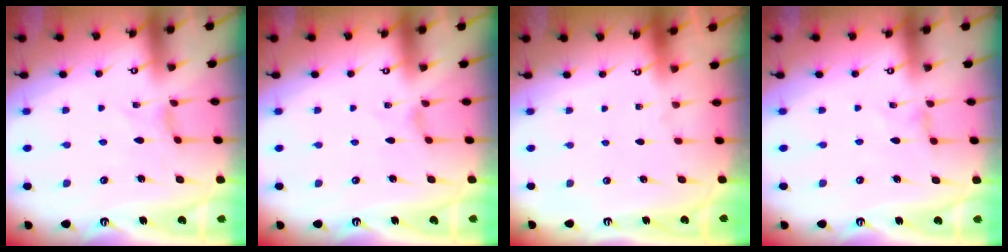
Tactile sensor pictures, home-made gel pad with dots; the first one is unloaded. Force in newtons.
{"total": 0.0}
{"total": 0.0}
{"total": 0.0}